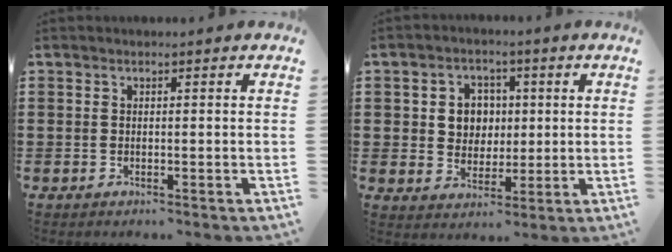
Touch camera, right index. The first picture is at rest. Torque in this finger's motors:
{"motor_torque": [0.15, -0.01, 0.37, 0.07]}